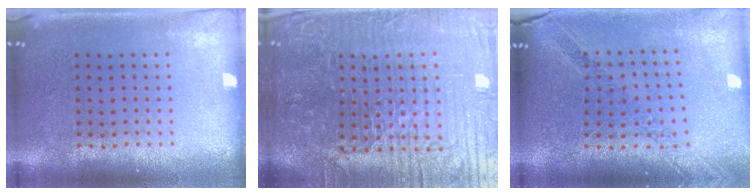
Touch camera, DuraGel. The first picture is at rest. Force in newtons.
{"total": 8.0, "press": 7.1, "slide": 3.7}
{"total": 1.1, "press": 1.1, "slide": 0.2}